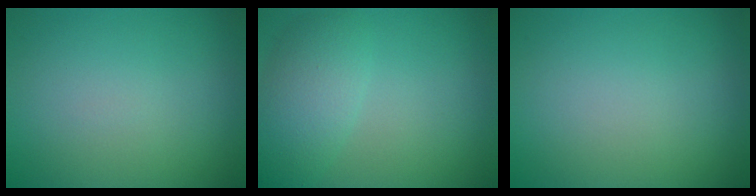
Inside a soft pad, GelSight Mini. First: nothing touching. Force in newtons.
{"total": 4.2, "press": 4.2, "slide": 0.2}
{"total": 0.0}